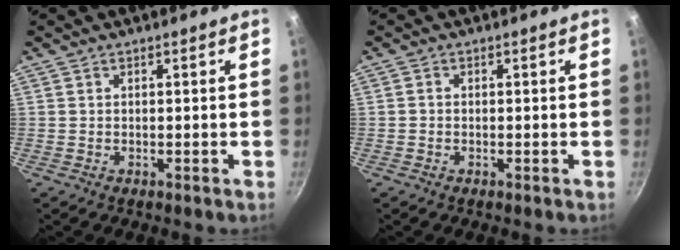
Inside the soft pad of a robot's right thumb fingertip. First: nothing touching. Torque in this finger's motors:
{"motor_torque": [-0.30, 0.10, -0.25, 0.03, 0.06]}